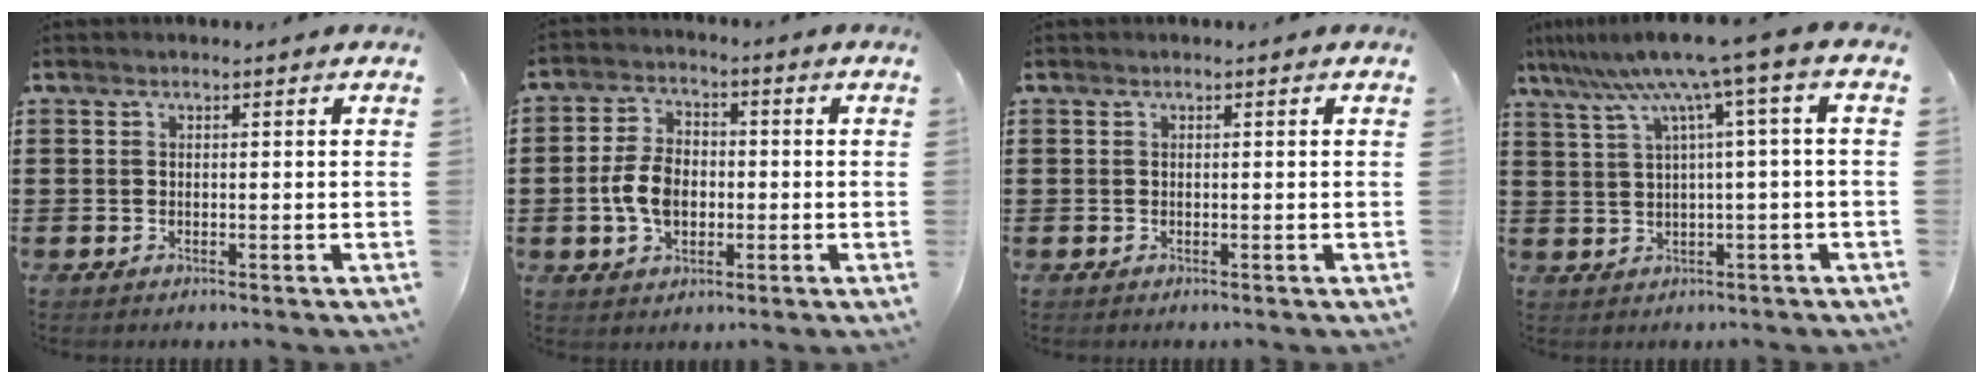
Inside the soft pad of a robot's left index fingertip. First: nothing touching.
{"total": 6.8, "force": [-1.3, 4.5, 4.9], "torque": [-0.118, 0.004, -0.030]}
{"total": 0.0}
{"total": 8.0, "force": [3.1, -0.8, 7.3], "torque": [-0.147, -0.019, 0.047]}